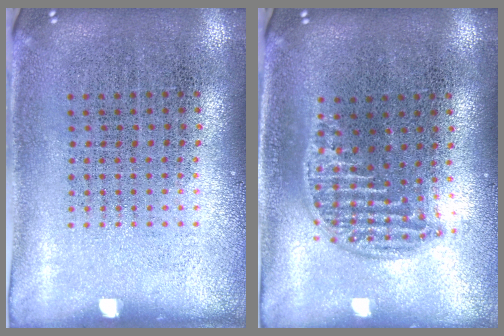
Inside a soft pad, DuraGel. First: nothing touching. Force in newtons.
{"total": 1.2, "press": 1.1, "slide": 0.5}